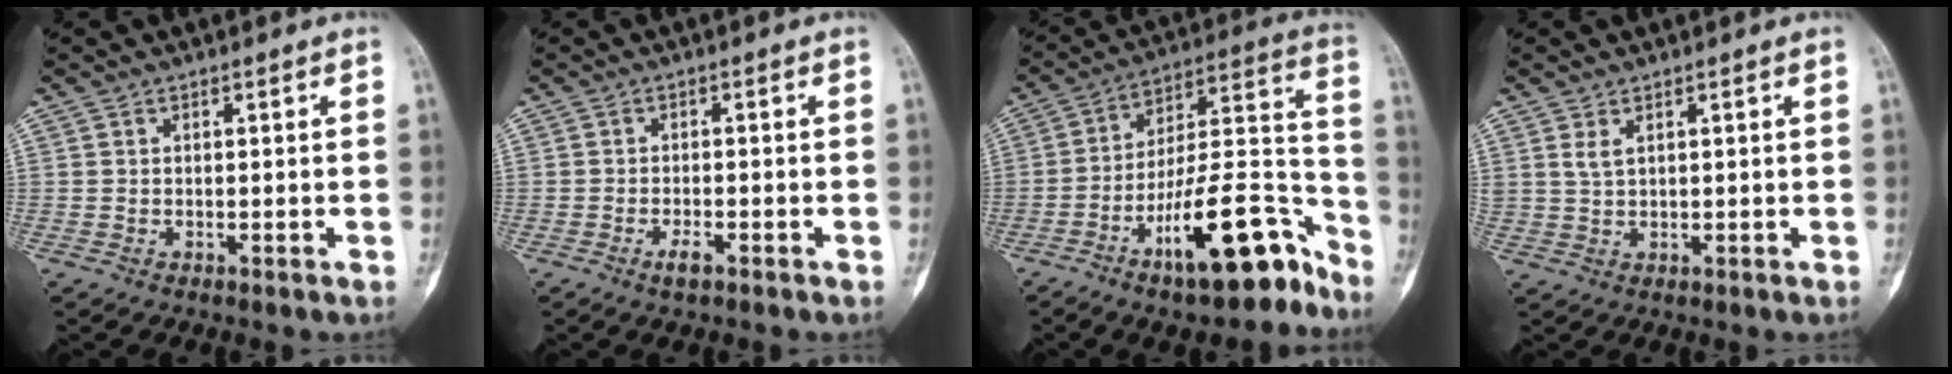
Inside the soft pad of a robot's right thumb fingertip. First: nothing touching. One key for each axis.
{"total": 2.2, "fx": -1.4, "fy": 0.7, "fz": 1.6, "tx": -0.028, "ty": 0.006, "tz": -0.026}
{"total": 20.3, "fx": -12.2, "fy": 6.6, "fz": 14.9, "tx": -0.209, "ty": 0.101, "tz": -0.202}
{"total": 2.0, "fx": 1.1, "fy": 0.8, "fz": 1.5, "tx": -0.032, "ty": -0.002, "tz": 0.031}